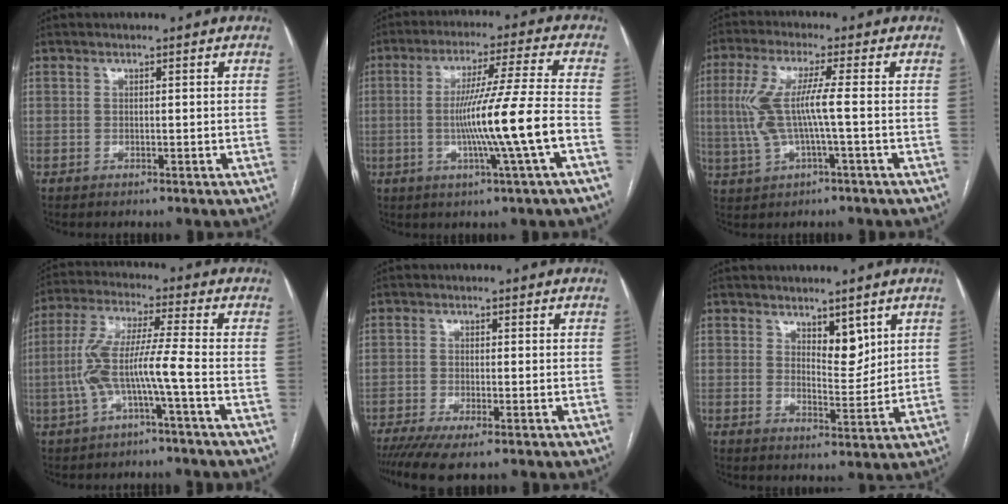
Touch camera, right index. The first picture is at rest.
{"total": 12.8, "force": [-3.0, -2.1, 12.3], "torque": [-0.218, -0.005, -0.052]}
{"total": 8.3, "force": [-0.1, 0.7, 8.3], "torque": [-0.185, 0.013, -0.003]}
{"total": 8.5, "force": [-2.6, -0.2, 8.1], "torque": [-0.178, 0.023, -0.050]}
{"total": 5.8, "force": [-4.2, 0.6, 4.1], "torque": [-0.066, -0.014, -0.068]}
{"total": 4.5, "force": [2.7, 2.0, 3.0], "torque": [-0.045, -0.009, 0.047]}